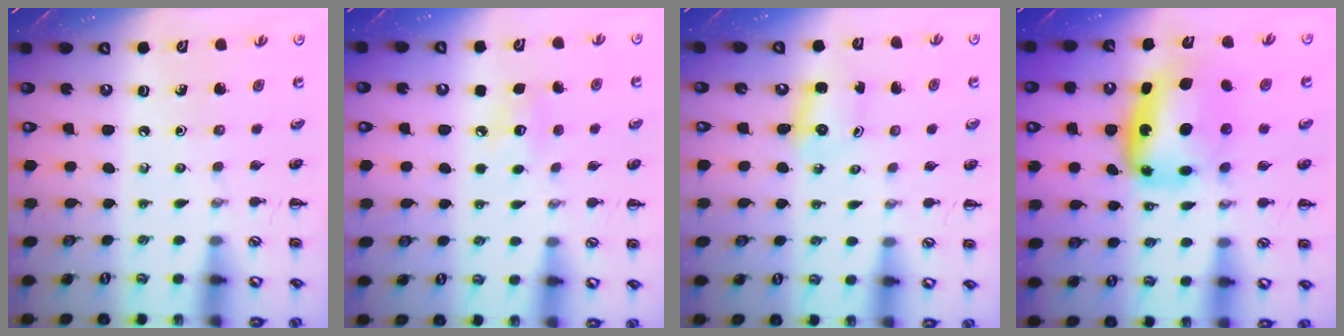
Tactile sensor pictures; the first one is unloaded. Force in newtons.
{"total": 6.8, "press": 6.7, "slide": 1.4}
{"total": 2.5, "press": 2.4, "slide": 0.8}
{"total": 9.3, "press": 9.0, "slide": 2.4}